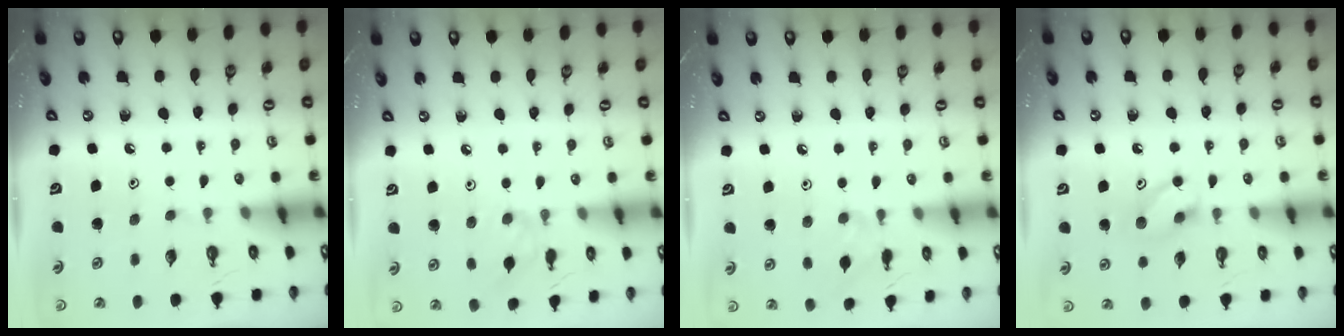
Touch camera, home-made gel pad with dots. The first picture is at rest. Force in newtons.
{"total": 2.1, "press": 2.1, "slide": 0.4}
{"total": 1.8, "press": 1.7, "slide": 0.5}
{"total": 6.9, "press": 6.7, "slide": 1.4}